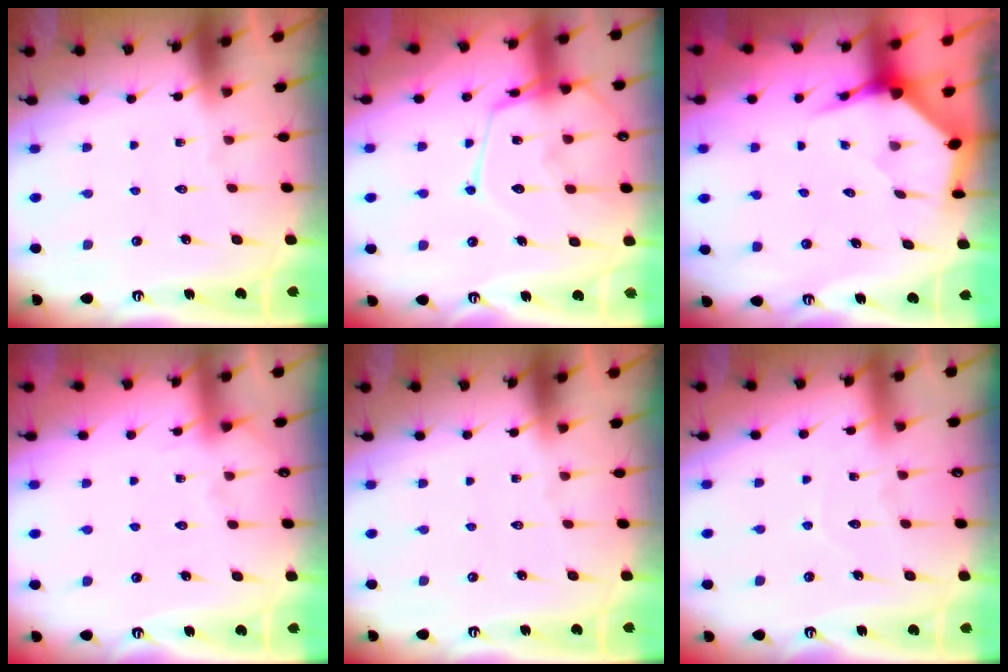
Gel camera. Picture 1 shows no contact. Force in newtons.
{"total": 15.0, "press": 15.0, "slide": 1.4}
{"total": 5.0, "press": 5.0, "slide": 0.5}
{"total": 2.9, "press": 2.9, "slide": 0.4}
{"total": 0.0}
{"total": 5.7, "press": 5.7, "slide": 0.5}